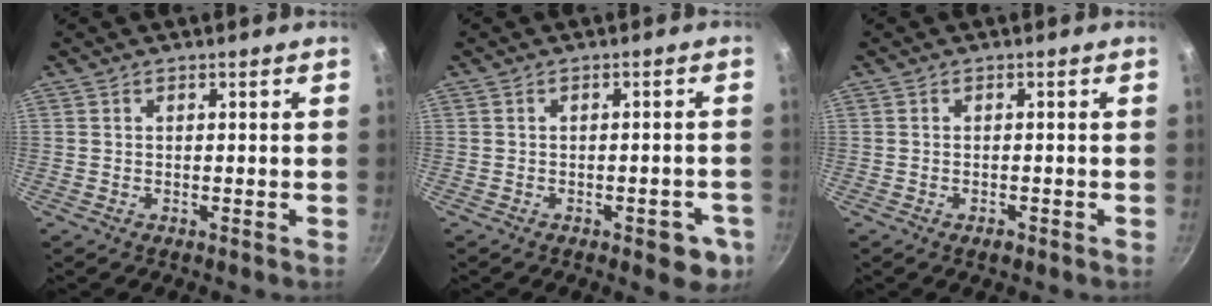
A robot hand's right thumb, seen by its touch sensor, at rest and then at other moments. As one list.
[{"total": 6.2, "force": [-2.6, 2.9, 4.9], "torque": [-0.035, 0.016, -0.025]}, {"total": 1.4, "force": [-0.9, 0.6, 0.9], "torque": [-0.017, 0.005, -0.013]}]